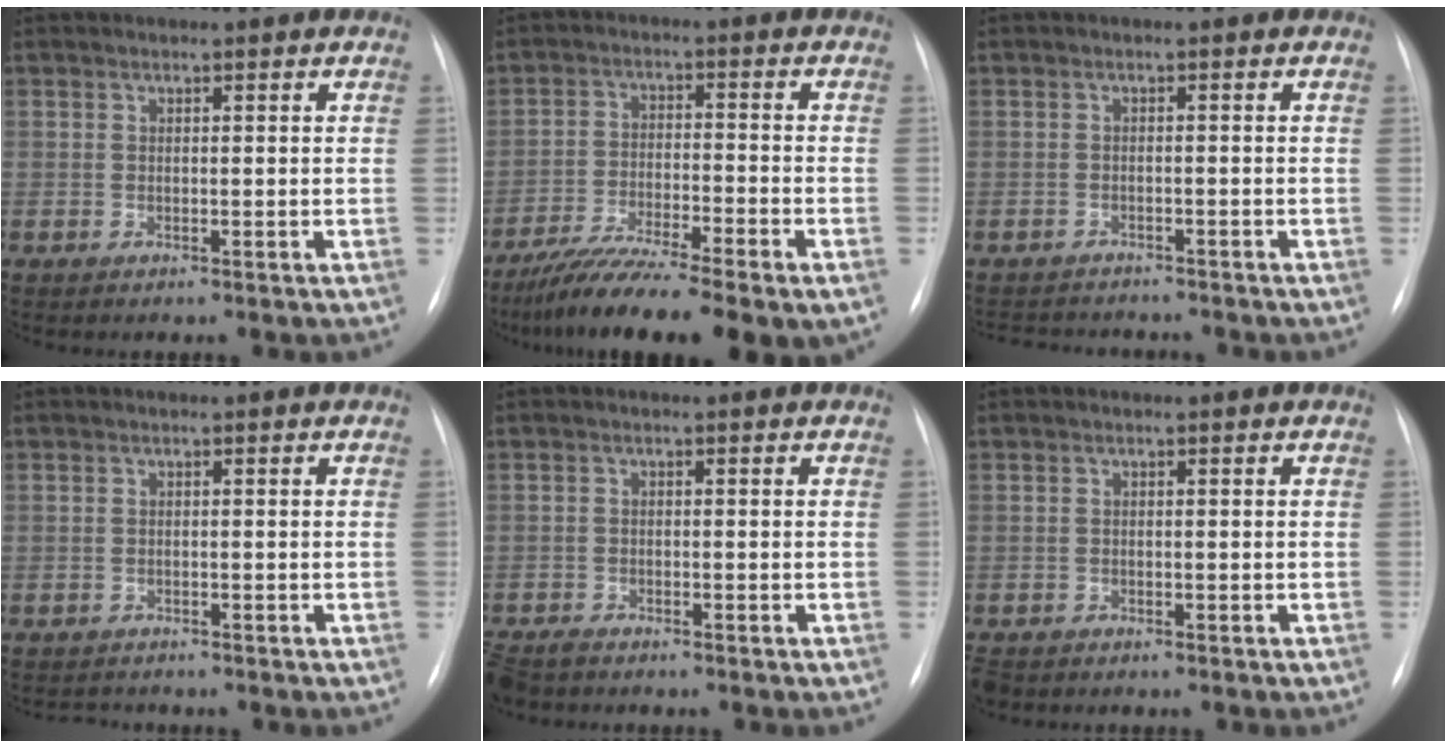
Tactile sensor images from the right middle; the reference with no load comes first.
{"total": 13.5, "force": [-10.0, 1.5, 9.1], "torque": [-0.158, -0.031, -0.166]}
{"total": 6.6, "force": [-6.2, 1.8, 1.2], "torque": [-0.015, 0.000, -0.081]}
{"total": 1.3, "force": [-1.2, 0.4, -0.4], "torque": [0.005, -0.004, -0.017]}
{"total": 4.6, "force": [-3.9, 1.8, 1.7], "torque": [-0.031, -0.010, -0.067]}
{"total": 3.3, "force": [-2.5, 1.9, 1.1], "torque": [-0.023, -0.004, -0.040]}